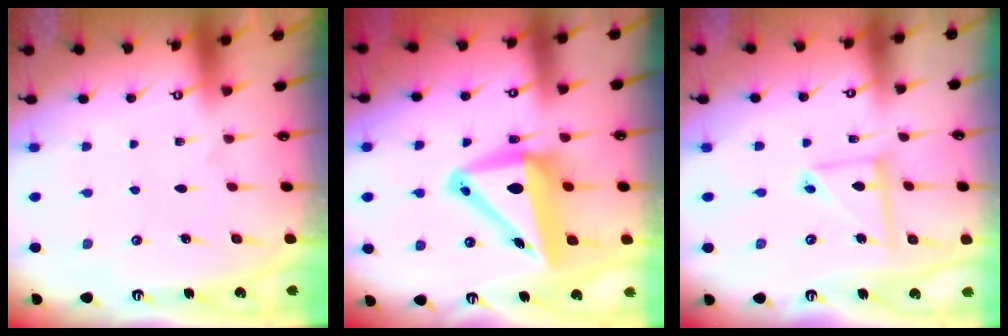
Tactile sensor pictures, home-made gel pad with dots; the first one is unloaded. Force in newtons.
{"total": 12.5, "press": 12.2, "slide": 2.9}
{"total": 7.0, "press": 7.0, "slide": 0.5}